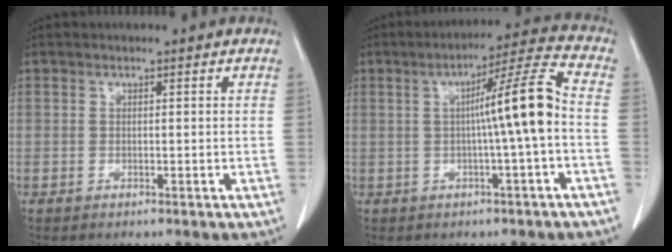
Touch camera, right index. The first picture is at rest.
{"total": 9.5, "force": [-0.5, -1.0, 9.5], "torque": [-0.144, 0.020, -0.008]}